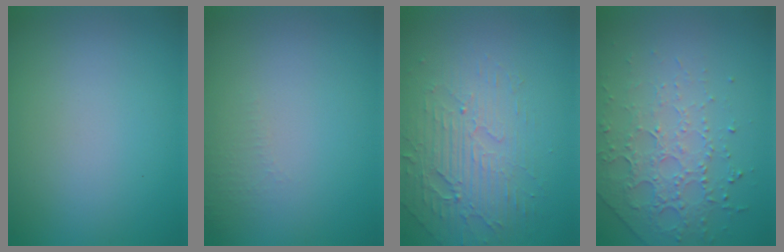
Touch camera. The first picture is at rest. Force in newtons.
{"total": 1.0, "press": 0.9, "slide": 0.3}
{"total": 3.8, "press": 3.4, "slide": 1.8}
{"total": 4.5, "press": 3.2, "slide": 3.2}